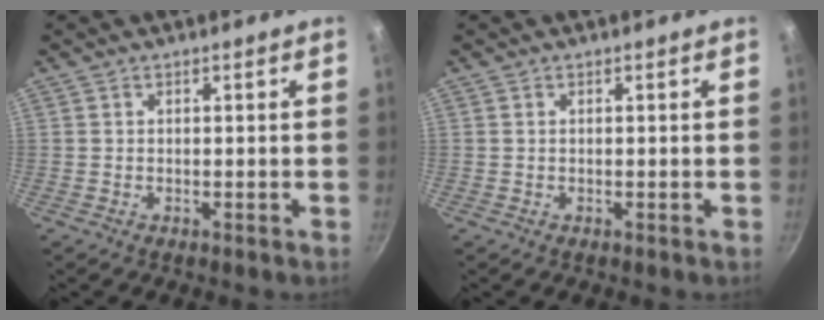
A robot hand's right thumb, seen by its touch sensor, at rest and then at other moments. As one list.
[{"total": 0.0}]